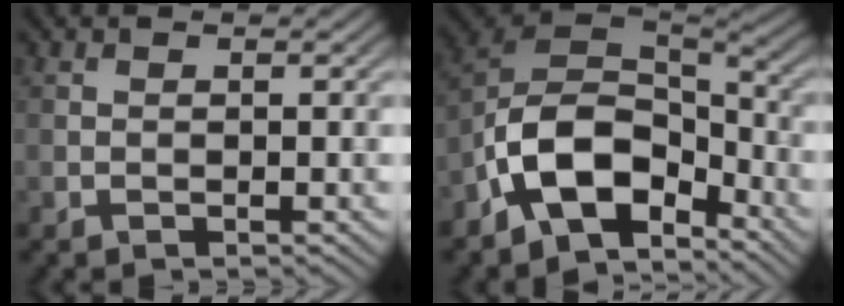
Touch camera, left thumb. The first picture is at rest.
{"total": 12.3, "force": [-6.4, 6.9, 7.9], "torque": [-0.159, -0.007, -0.141]}